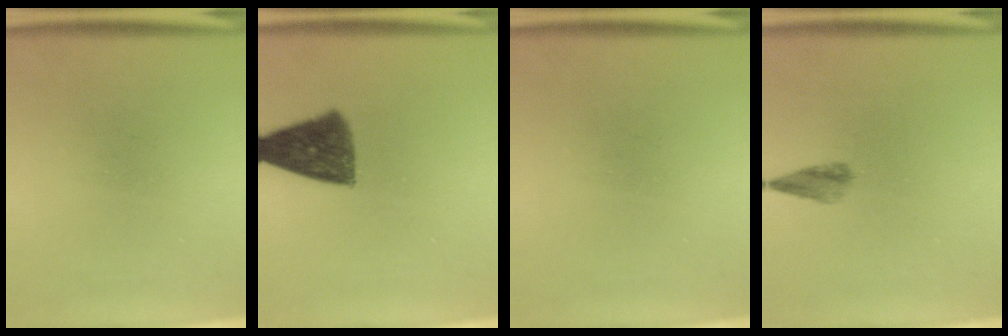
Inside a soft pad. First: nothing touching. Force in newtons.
{"total": 9.7}
{"total": 0.0}
{"total": 2.0}